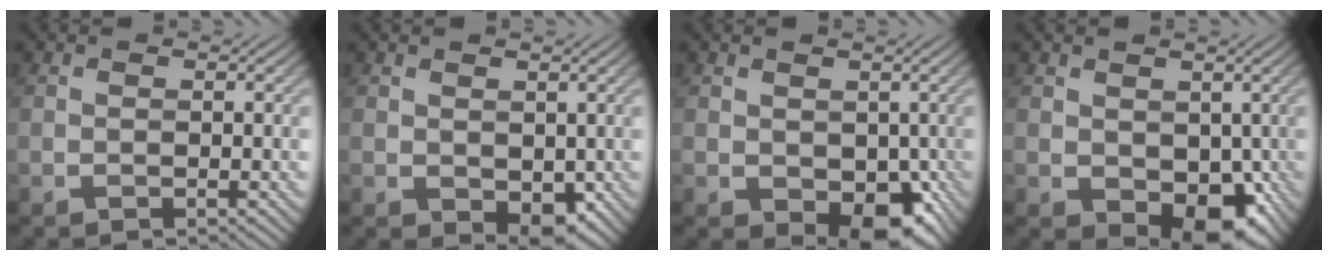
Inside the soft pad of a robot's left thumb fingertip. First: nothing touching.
{"total": 3.7, "force": [-0.2, 2.5, 2.7], "torque": [-0.047, -0.015, 0.002]}
{"total": 6.5, "force": [-1.6, 4.4, 4.6], "torque": [-0.076, -0.026, -0.015]}
{"total": 7.0, "force": [-1.2, 4.8, 5.0], "torque": [-0.083, -0.026, -0.010]}